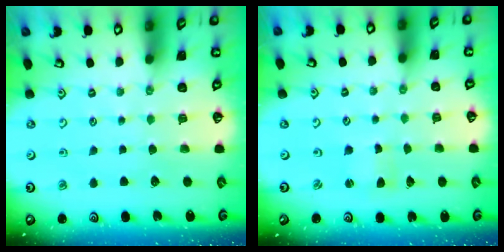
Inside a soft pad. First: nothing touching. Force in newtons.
{"total": 1.0, "press": 1.0, "slide": 0.3}